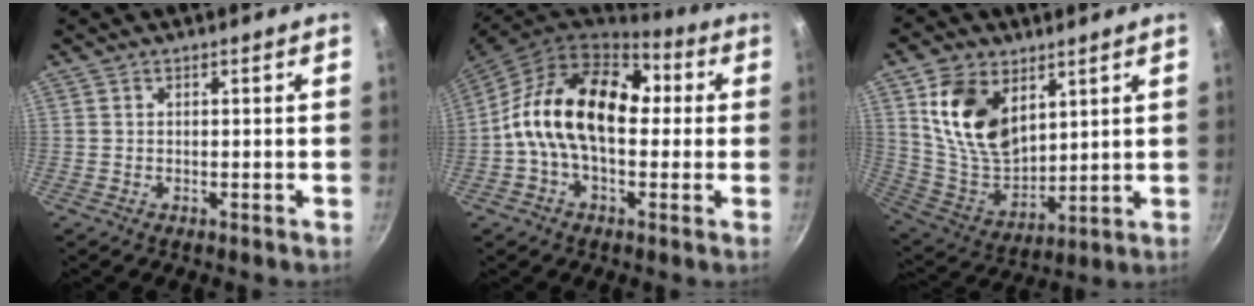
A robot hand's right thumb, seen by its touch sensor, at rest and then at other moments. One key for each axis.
{"total": 18.3, "fx": 1.4, "fy": 11.7, "fz": 14.0, "tx": -0.205, "ty": 0.032, "tz": -0.002}
{"total": 15.9, "fx": 6.5, "fy": 10.2, "fz": 10.4, "tx": -0.162, "ty": -0.042, "tz": 0.138}